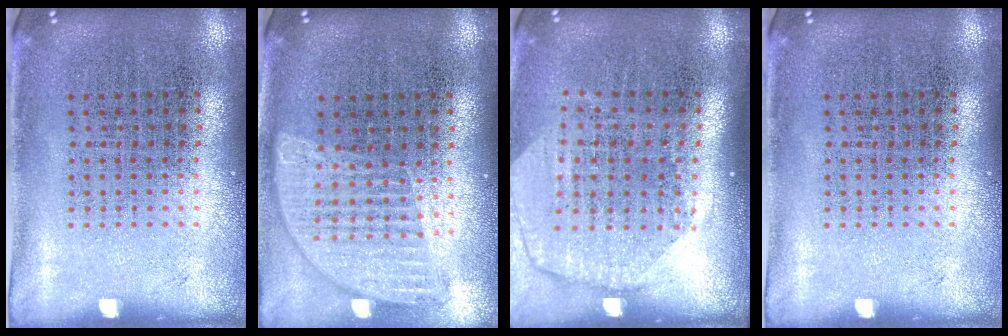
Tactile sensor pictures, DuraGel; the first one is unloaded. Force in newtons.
{"total": 1.0, "press": 1.0, "slide": 0.1}
{"total": 1.9, "press": 1.6, "slide": 1.0}
{"total": 0.0}